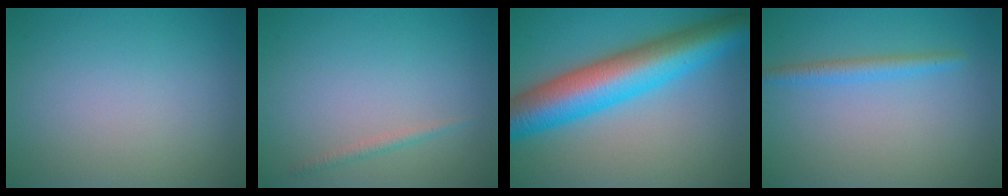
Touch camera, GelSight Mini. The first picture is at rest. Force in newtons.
{"total": 0.9, "press": 0.9, "slide": 0.1}
{"total": 10.6, "press": 10.6, "slide": 0.1}
{"total": 1.9, "press": 1.9, "slide": 0.2}